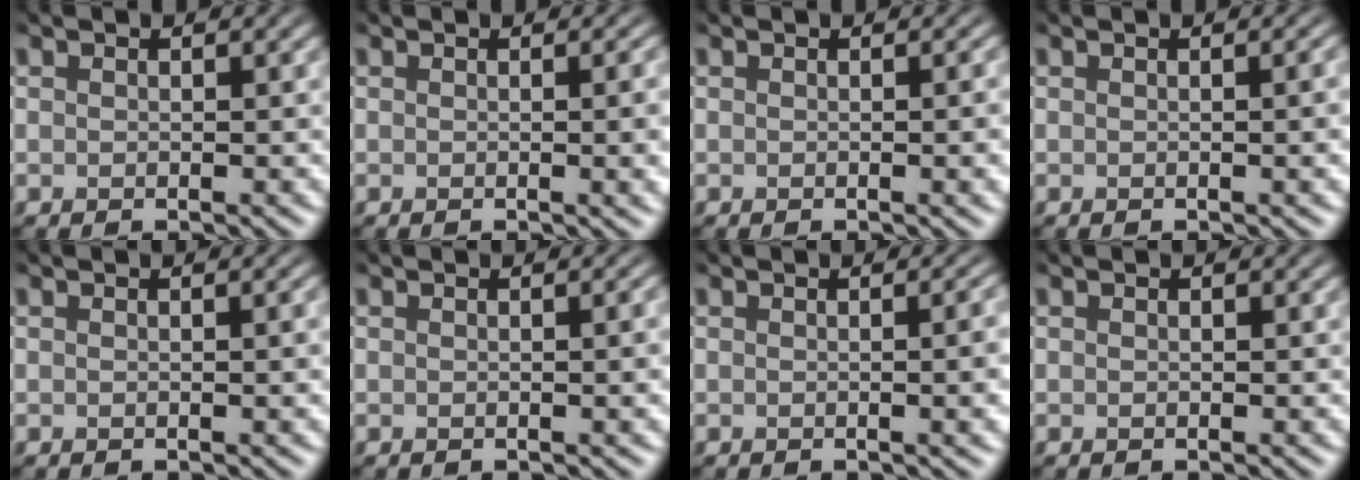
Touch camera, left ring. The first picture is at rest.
{"total": 5.9, "force": [0.9, 2.7, 5.2], "torque": [-0.022, 0.025, -0.001]}
{"total": 4.2, "force": [0.5, 1.8, 3.7], "torque": [-0.023, 0.015, -0.005]}
{"total": 4.2, "force": [0.7, 1.9, 3.6], "torque": [-0.020, 0.020, -0.008]}
{"total": 2.0, "force": [0.3, 0.8, 1.8], "torque": [-0.015, 0.005, 0.000]}
{"total": 3.6, "force": [0.6, 1.6, 3.2], "torque": [-0.019, 0.015, -0.006]}
{"total": 7.6, "force": [1.1, 3.8, 6.4], "torque": [-0.023, 0.044, -0.006]}
{"total": 0.0}